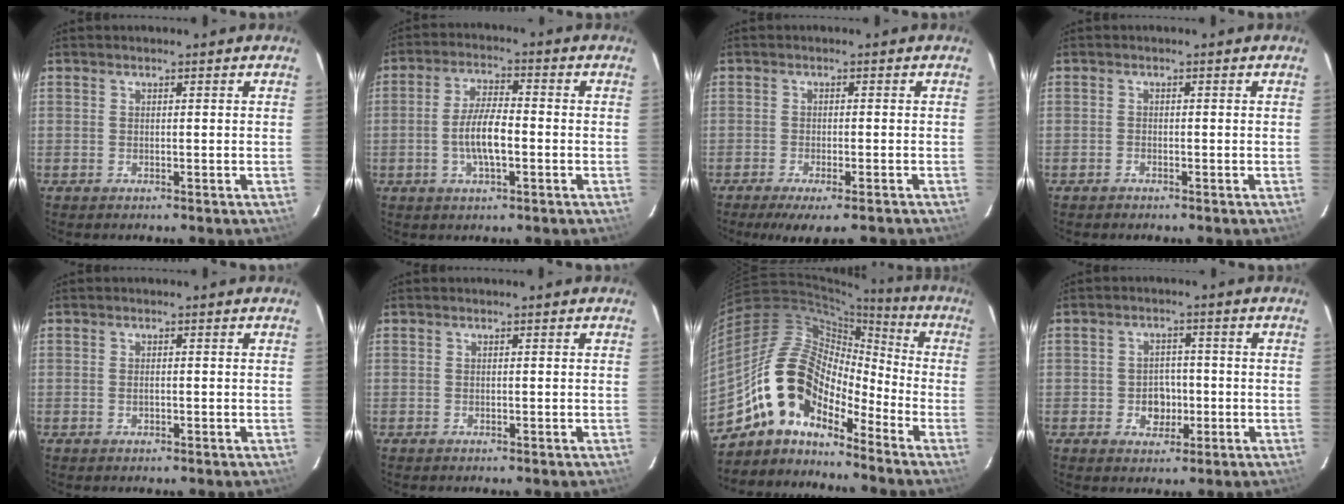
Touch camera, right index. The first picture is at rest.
{"total": 7.1, "force": [-1.7, 2.2, 6.5], "torque": [-0.129, 0.002, -0.032]}
{"total": 8.3, "force": [-6.8, 1.1, 4.7], "torque": [-0.092, -0.026, -0.102]}
{"total": 0.7, "force": [-0.7, 0.4, 0.0], "torque": [-0.002, 0.004, -0.011]}
{"total": 0.9, "force": [-0.2, 0.5, 0.6], "torque": [-0.012, 0.001, -0.004]}
{"total": 0.0}
{"total": 13.7, "force": [-10.2, 6.6, 6.3], "torque": [-0.106, 0.020, -0.206]}
{"total": 4.4, "force": [-1.1, 3.8, 1.9], "torque": [-0.039, 0.010, -0.008]}